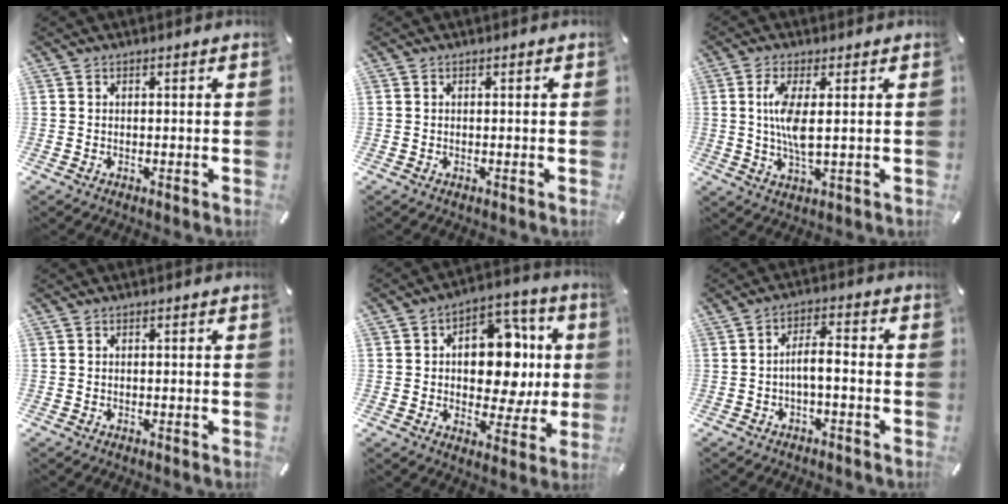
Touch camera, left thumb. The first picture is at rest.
{"total": 0.0}
{"total": 7.9, "force": [0.9, 2.1, 7.5], "torque": [-0.171, -0.011, 0.007]}
{"total": 0.0}
{"total": 15.2, "force": [1.1, 10.4, 11.0], "torque": [-0.135, -0.008, 0.022]}
{"total": 4.7, "force": [-1.9, 1.5, 4.1], "torque": [-0.071, 0.014, -0.035]}